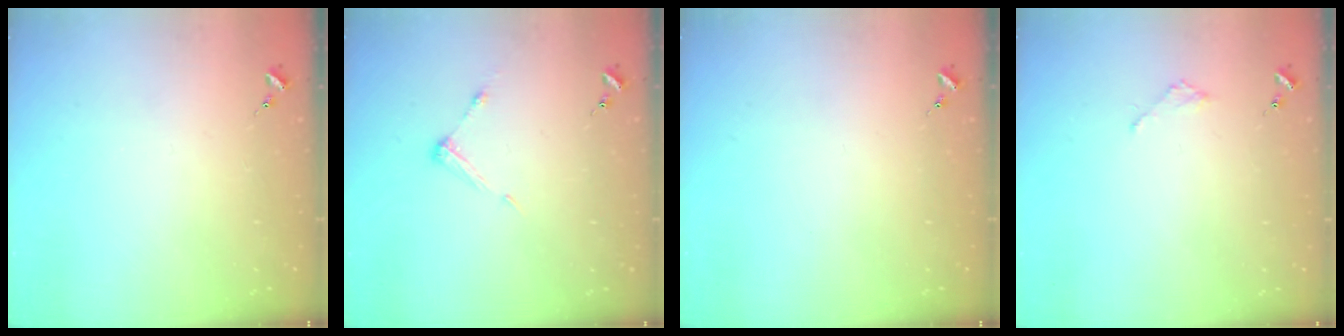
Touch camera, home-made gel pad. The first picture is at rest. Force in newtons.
{"total": 5.3, "press": 5.2, "slide": 0.2}
{"total": 0.0}
{"total": 1.8, "press": 1.8, "slide": 0.2}